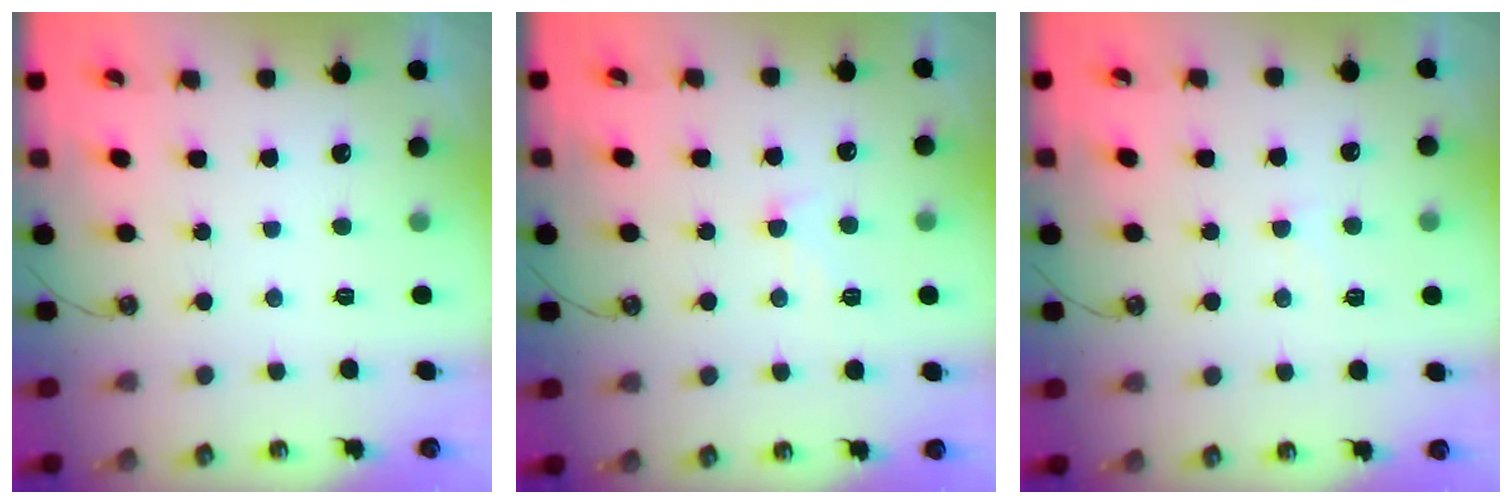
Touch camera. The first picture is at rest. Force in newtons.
{"total": 2.6, "press": 2.5, "slide": 0.6}
{"total": 2.2, "press": 2.2, "slide": 0.5}